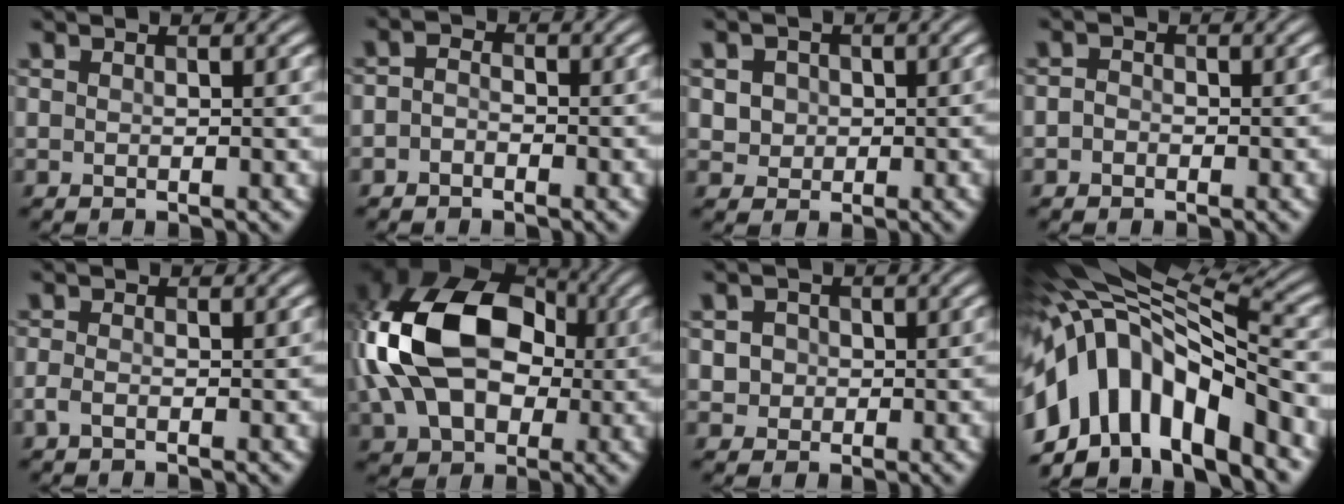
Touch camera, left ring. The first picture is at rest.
{"total": 2.2, "force": [-1.7, 1.3, 0.2], "torque": [-0.008, 0.001, -0.049]}
{"total": 3.6, "force": [0.0, 3.4, 1.4], "torque": [-0.019, -0.004, -0.009]}
{"total": 1.8, "force": [-1.3, 1.3, 0.0], "torque": [0.001, -0.002, -0.036]}
{"total": 2.2, "force": [-2.0, 0.5, 0.7], "torque": [-0.031, -0.002, -0.048]}
{"total": 14.7, "force": [0.6, 10.3, 10.6], "torque": [-0.209, -0.012, -0.003]}
{"total": 3.0, "force": [-0.5, 2.9, 0.6], "torque": [-0.006, -0.007, -0.014]}
{"total": 14.3, "force": [-4.8, 7.7, 11.1], "torque": [-0.210, 0.015, -0.093]}